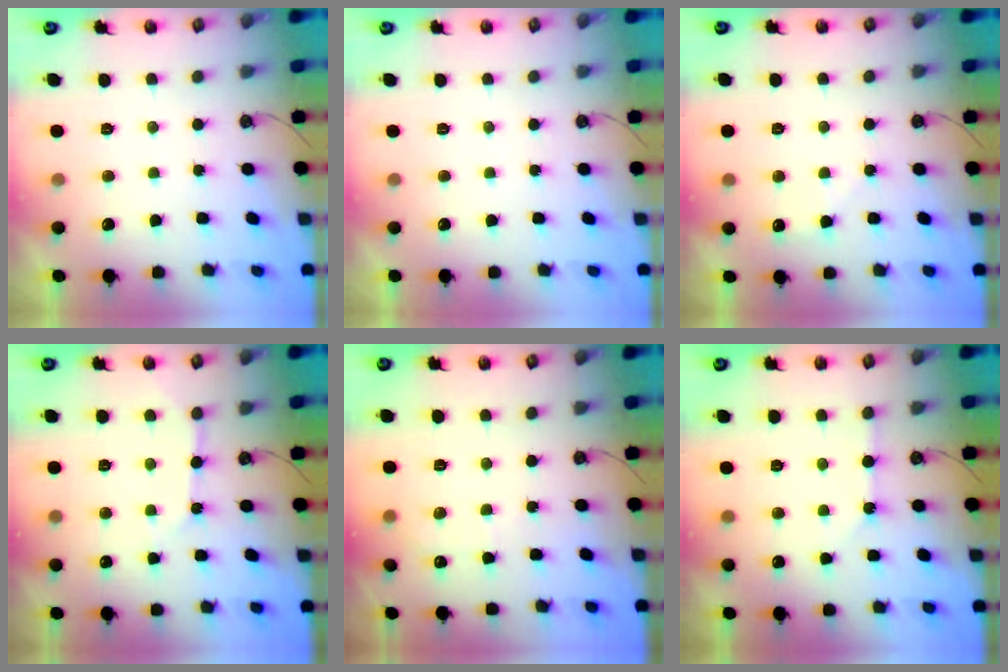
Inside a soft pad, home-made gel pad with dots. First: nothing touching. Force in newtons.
{"total": 0.0}
{"total": 4.8, "press": 4.7, "slide": 0.8}
{"total": 4.7, "press": 4.7, "slide": 0.4}
{"total": 4.1, "press": 4.0, "slide": 0.6}
{"total": 2.5, "press": 2.5, "slide": 0.3}